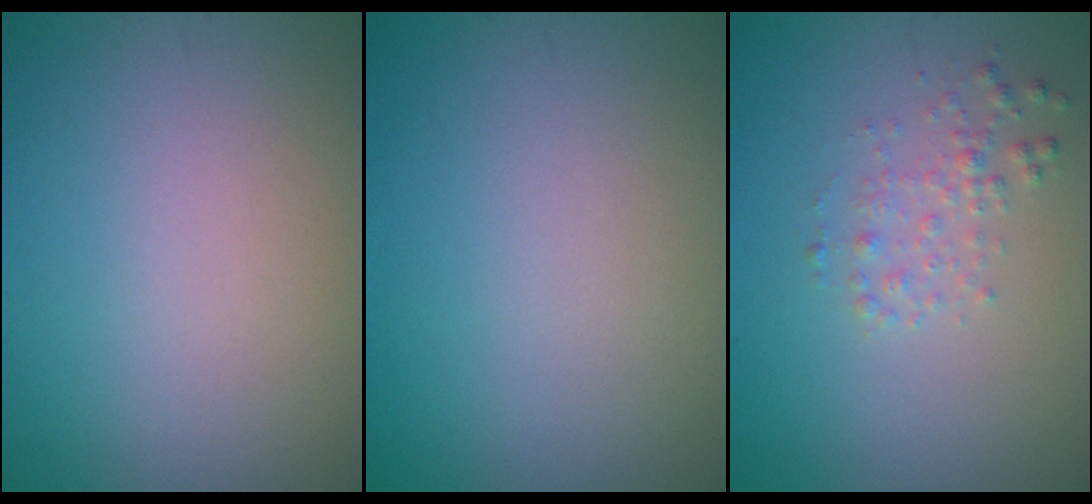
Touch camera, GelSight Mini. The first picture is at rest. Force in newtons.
{"total": 0.0}
{"total": 1.6, "press": 1.6, "slide": 0.0}